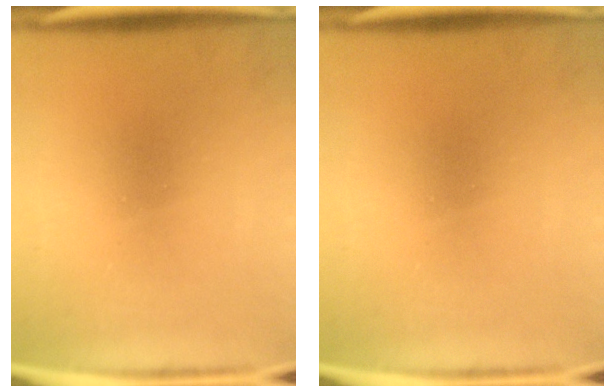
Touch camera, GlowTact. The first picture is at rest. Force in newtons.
{"total": 0.0}